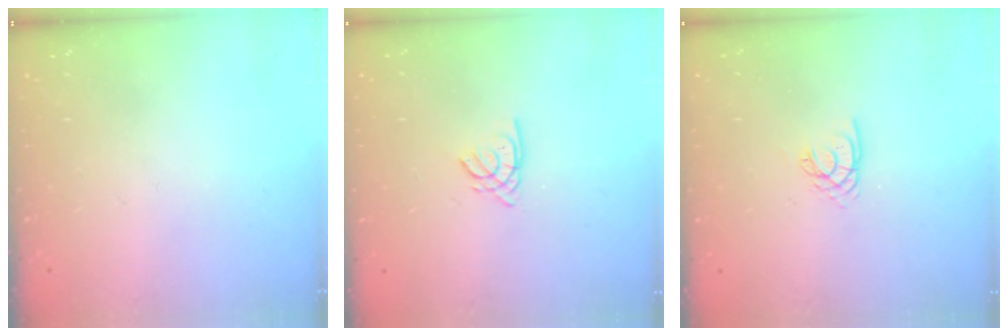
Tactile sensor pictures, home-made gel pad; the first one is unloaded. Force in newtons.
{"total": 1.5, "press": 1.5, "slide": 0.1}
{"total": 2.2, "press": 2.2, "slide": 0.2}